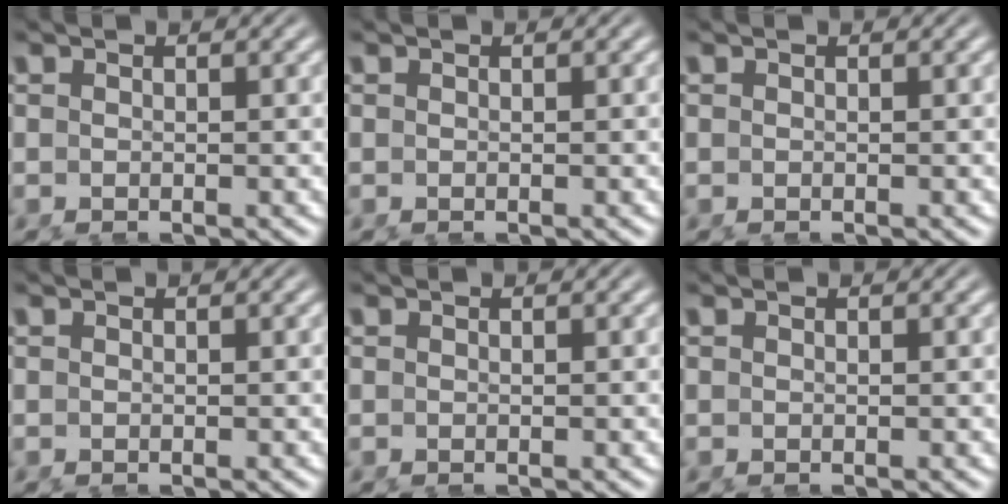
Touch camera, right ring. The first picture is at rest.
{"total": 0.0}
{"total": 0.0}
{"total": 0.0}
{"total": 0.0}
{"total": 0.0}